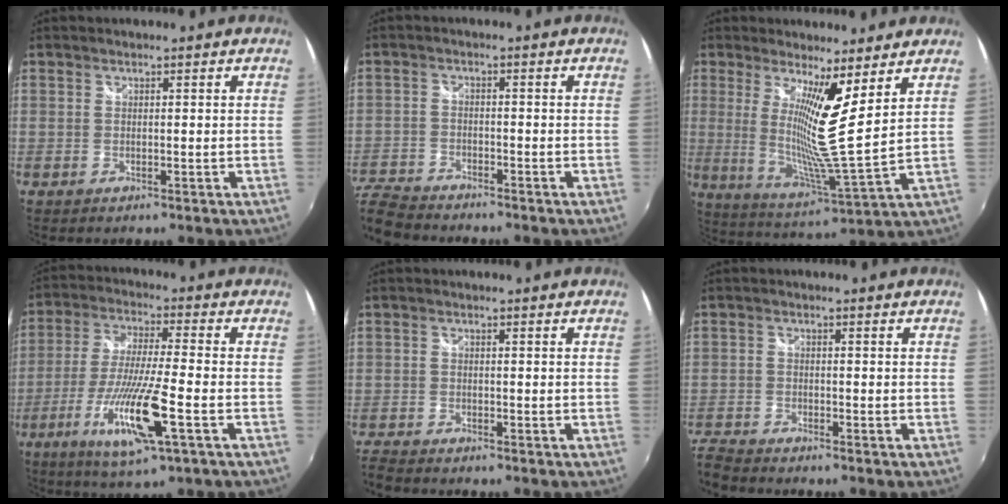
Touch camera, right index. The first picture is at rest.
{"total": 10.1, "force": [-9.1, 3.2, 3.1], "torque": [-0.101, -0.016, -0.173]}
{"total": 11.6, "force": [5.4, -0.7, 10.3], "torque": [-0.172, -0.023, 0.094]}
{"total": 14.8, "force": [-5.9, 1.4, 13.5], "torque": [-0.275, -0.026, -0.109]}
{"total": 4.1, "force": [-4.0, 0.6, 0.8], "torque": [-0.031, -0.021, -0.080]}
{"total": 6.2, "force": [-6.0, 0.9, 1.1], "torque": [-0.049, -0.019, -0.123]}